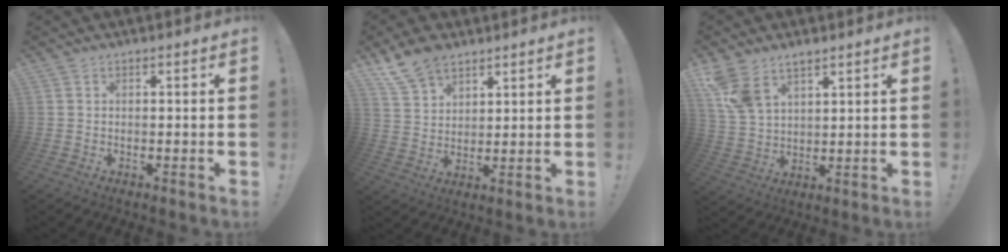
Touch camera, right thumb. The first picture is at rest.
{"total": 10.0, "force": [7.3, 5.5, 4.1], "torque": [-0.077, -0.035, 0.145]}
{"total": 8.4, "force": [5.9, 4.3, 4.1], "torque": [-0.094, -0.018, 0.121]}